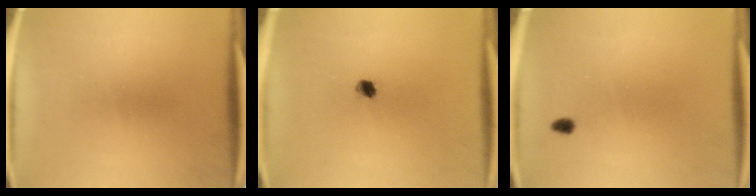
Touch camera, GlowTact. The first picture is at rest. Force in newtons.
{"total": 2.1}
{"total": 1.5}